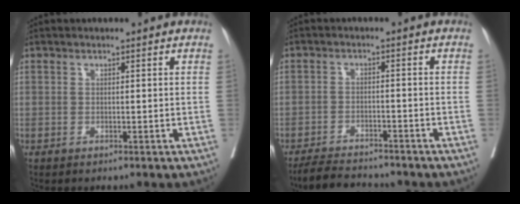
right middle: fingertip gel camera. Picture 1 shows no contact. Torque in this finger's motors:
{"motor_torque": [0.03, -0.13, 0.01, 0.01]}